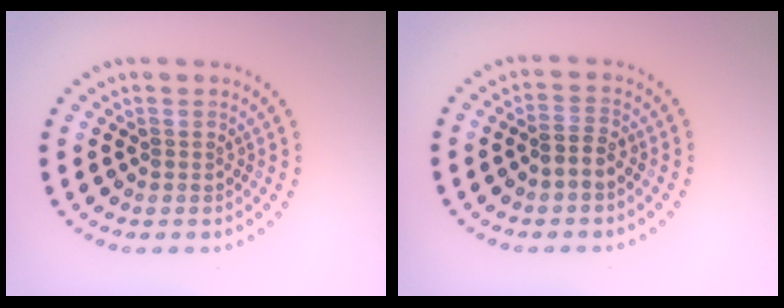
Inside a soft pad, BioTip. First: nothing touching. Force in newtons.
{"total": 1.8, "press": 1.7, "slide": 0.6}